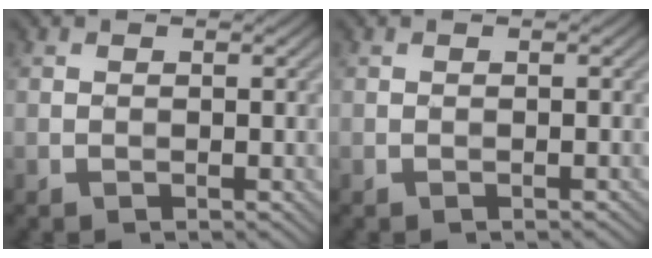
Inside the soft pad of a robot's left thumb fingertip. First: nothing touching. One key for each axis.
{"total": 0.0}